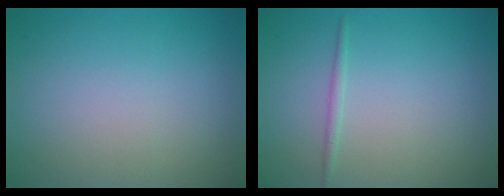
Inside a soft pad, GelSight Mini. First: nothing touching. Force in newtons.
{"total": 0.8, "press": 0.8, "slide": 0.0}